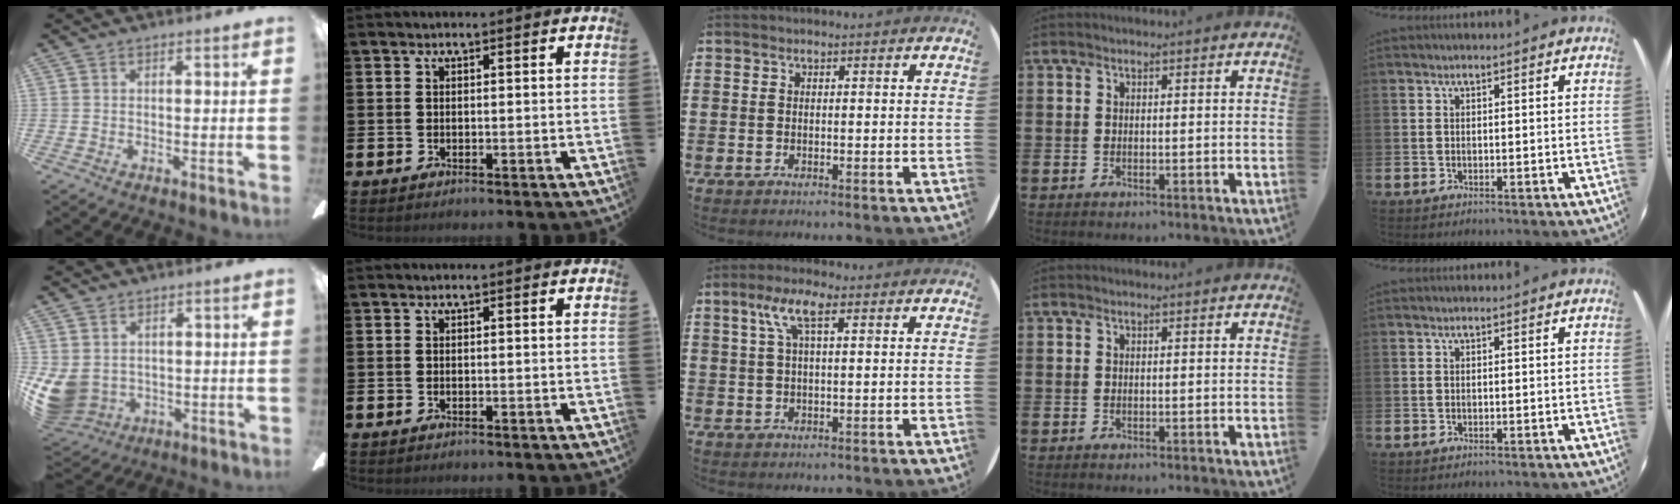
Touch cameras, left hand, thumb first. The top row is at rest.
{"thumb": {"total": 6.8, "force": [0.5, 6.0, 3.3], "torque": [-0.096, -0.012, 0.010]}, "middle": {"total": 5.3, "force": [2.4, 1.6, 4.4], "torque": [-0.095, 0.011, 0.041]}}